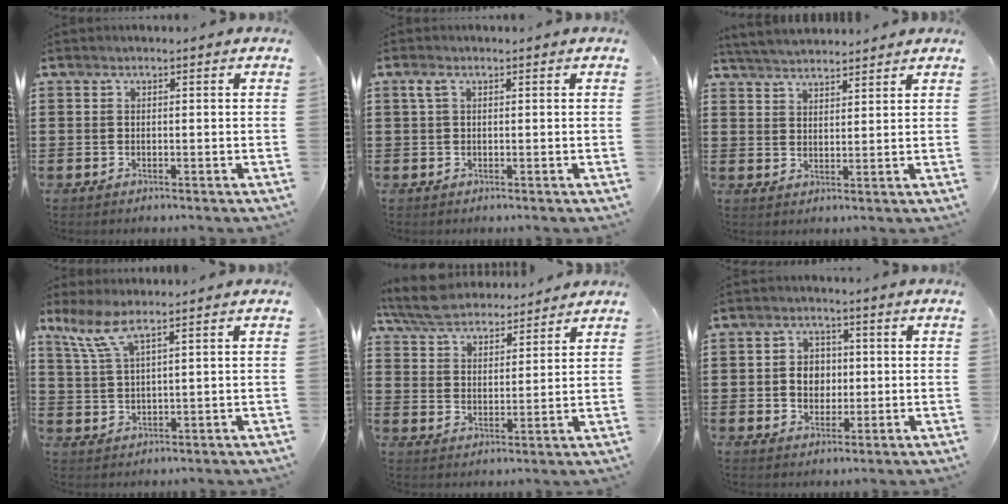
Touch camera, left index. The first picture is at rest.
{"total": 1.8, "force": [0.5, 0.9, 1.5], "torque": [-0.042, 0.004, 0.004]}
{"total": 4.0, "force": [3.9, 0.5, 0.4], "torque": [-0.021, -0.010, 0.072]}
{"total": 5.7, "force": [3.8, 1.1, 4.2], "torque": [-0.099, -0.004, 0.066]}
{"total": 6.6, "force": [6.1, 1.8, 1.8], "torque": [-0.062, -0.021, 0.111]}
{"total": 4.3, "force": [-0.1, 3.6, 2.2], "torque": [-0.048, 0.009, -0.008]}